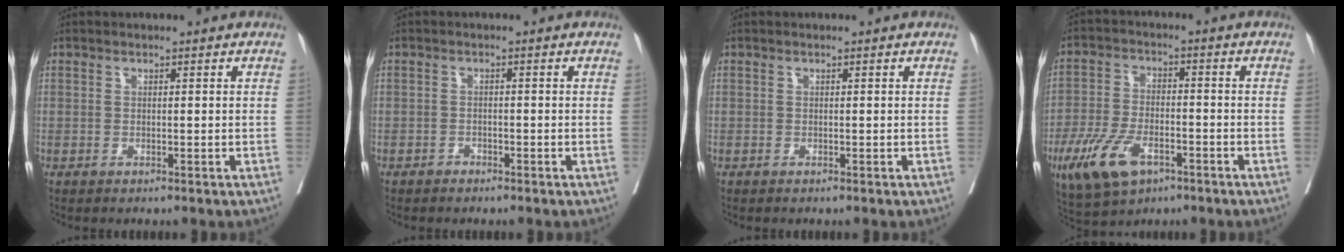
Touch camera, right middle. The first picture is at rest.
{"total": 0.9, "force": [-0.8, 0.4, 0.0], "torque": [0.002, 0.003, -0.017]}
{"total": 0.0}
{"total": 10.4, "force": [-5.4, 4.9, 7.4], "torque": [-0.157, -0.008, -0.094]}